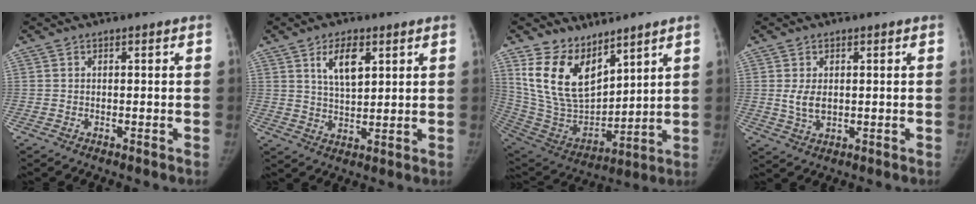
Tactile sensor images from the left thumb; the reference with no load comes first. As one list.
[{"total": 8.1, "force": [3.8, 4.0, 6.0], "torque": [-0.086, -0.022, 0.068]}, {"total": 16.6, "force": [10.4, 8.8, 9.5], "torque": [-0.140, -0.062, 0.227]}, {"total": 4.1, "force": [0.5, 2.5, 3.3], "torque": [-0.067, -0.007, 0.013]}]